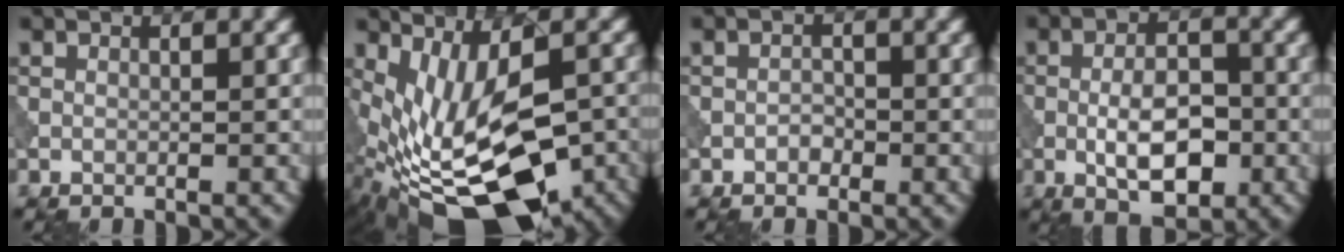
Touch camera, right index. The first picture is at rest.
{"total": 15.2, "force": [-5.7, 7.0, 12.3], "torque": [-0.193, -0.020, -0.059]}
{"total": 1.0, "force": [-0.5, 0.7, 0.5], "torque": [-0.007, 0.002, -0.011]}
{"total": 5.6, "force": [-1.4, 2.5, 4.8], "torque": [-0.082, 0.002, -0.027]}